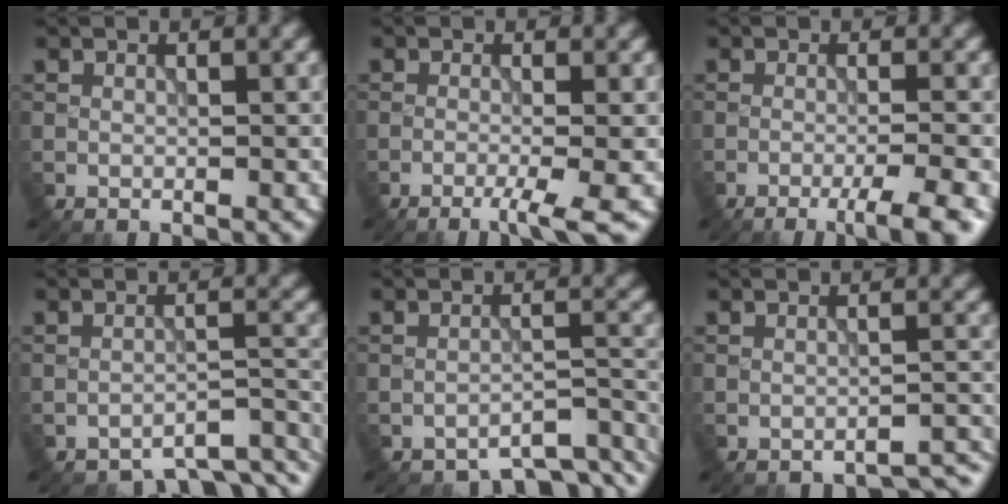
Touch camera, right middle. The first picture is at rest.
{"total": 3.0, "force": [-1.6, 0.1, 2.6], "torque": [-0.040, -0.002, -0.036]}
{"total": 4.3, "force": [-2.5, 0.5, 3.5], "torque": [-0.049, 0.000, -0.041]}
{"total": 4.4, "force": [-4.1, 1.0, 1.5], "torque": [-0.019, -0.012, -0.051]}
{"total": 4.5, "force": [-4.0, 1.2, 1.6], "torque": [-0.020, -0.013, -0.050]}
{"total": 1.8, "force": [-1.8, 0.1, 0.3], "torque": [0.003, 0.002, -0.026]}